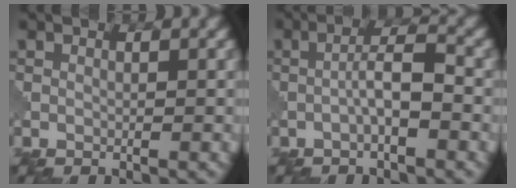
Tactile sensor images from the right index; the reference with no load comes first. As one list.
[{"total": 3.2, "force": [-1.0, 0.6, 3.0], "torque": [-0.054, 0.012, -0.024]}]